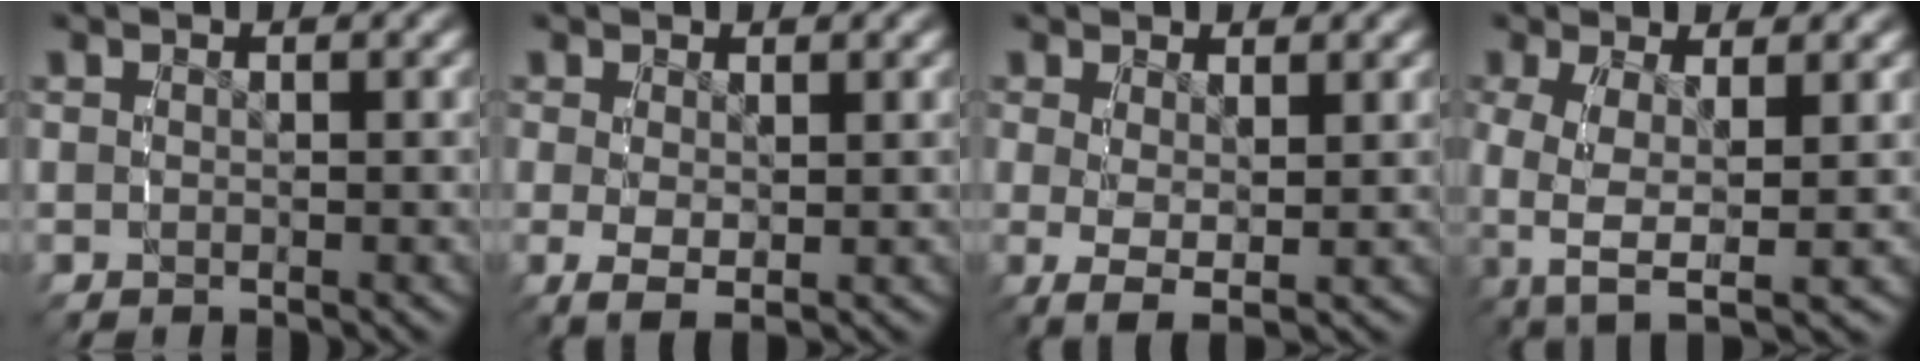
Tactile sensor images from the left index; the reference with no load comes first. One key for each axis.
{"total": 2.3, "fx": -0.2, "fy": 1.0, "fz": 2.1, "tx": -0.039, "ty": -0.011, "tz": 0.005}
{"total": 3.3, "fx": -0.2, "fy": 1.4, "fz": 3.0, "tx": -0.057, "ty": -0.015, "tz": 0.006}
{"total": 7.1, "fx": -1.6, "fy": 4.4, "fz": 5.3, "tx": -0.138, "ty": -0.039, "tz": -0.011}